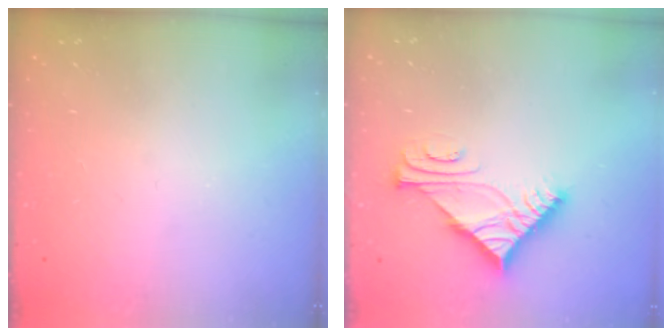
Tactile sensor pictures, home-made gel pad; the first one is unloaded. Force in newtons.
{"total": 8.0, "press": 7.9, "slide": 0.8}